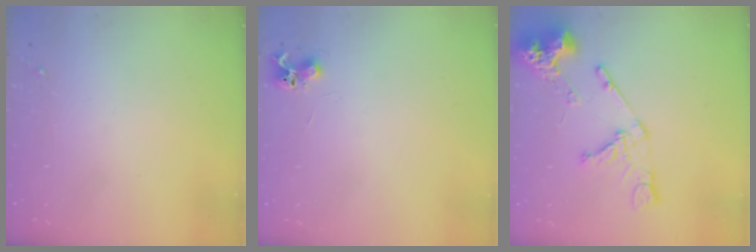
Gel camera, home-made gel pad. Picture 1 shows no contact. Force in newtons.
{"total": 6.5, "press": 6.5, "slide": 0.8}
{"total": 15.7, "press": 15.5, "slide": 1.9}